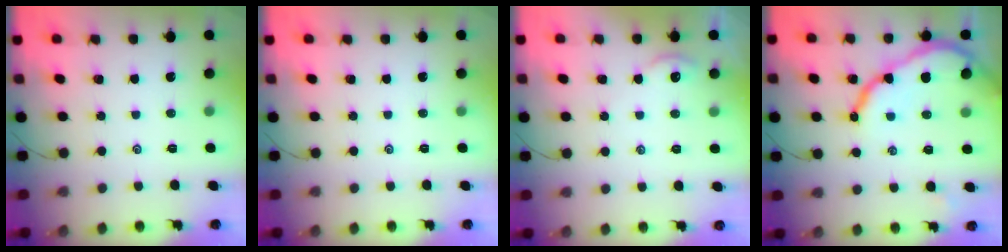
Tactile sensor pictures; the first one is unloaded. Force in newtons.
{"total": 0.0}
{"total": 2.2, "press": 2.2, "slide": 0.2}
{"total": 11.9, "press": 11.8, "slide": 1.3}